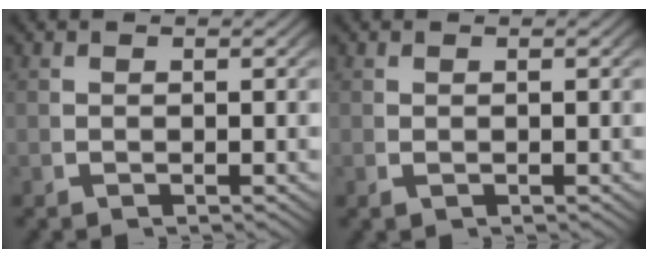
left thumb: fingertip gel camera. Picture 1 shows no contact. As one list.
[{"total": 0.0}]